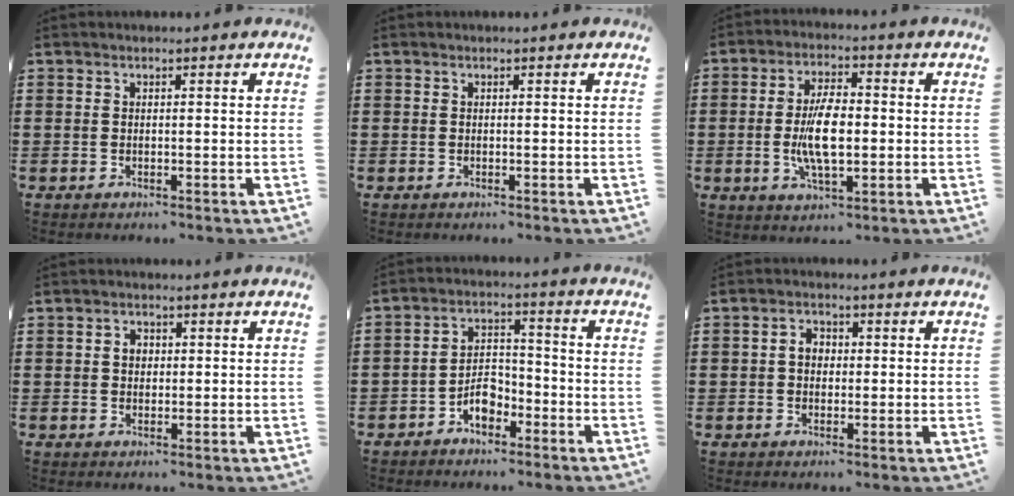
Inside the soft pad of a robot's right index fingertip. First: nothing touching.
{"total": 0.0}
{"total": 8.5, "force": [-0.7, 3.4, 7.7], "torque": [-0.163, -0.003, -0.018]}
{"total": 2.0, "force": [0.3, 1.6, 1.3], "torque": [-0.028, 0.011, 0.003]}
{"total": 5.2, "force": [-3.1, 3.1, 2.9], "torque": [-0.057, 0.010, -0.059]}
{"total": 2.7, "force": [0.0, 2.0, 1.8], "torque": [-0.038, 0.009, -0.002]}